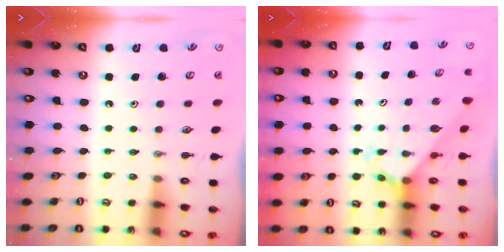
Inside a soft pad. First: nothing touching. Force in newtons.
{"total": 2.9, "press": 2.9, "slide": 0.1}